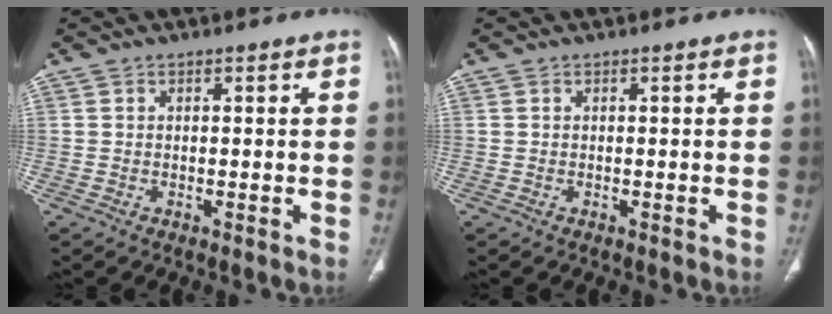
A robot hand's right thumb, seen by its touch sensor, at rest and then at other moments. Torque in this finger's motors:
{"motor_torque": [-0.03, -0.08, 0.23, -0.08, -0.01]}